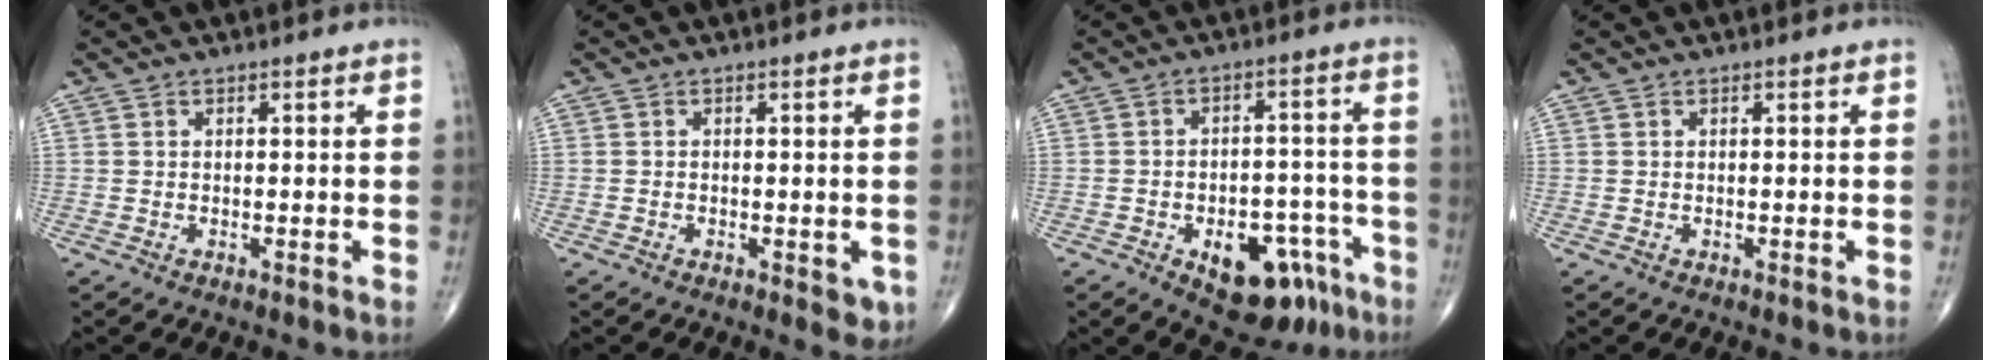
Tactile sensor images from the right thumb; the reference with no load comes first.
{"total": 3.3, "force": [-1.0, 1.6, 2.7], "torque": [-0.018, -0.004, -0.011]}
{"total": 14.1, "force": [-7.3, 7.9, 9.2], "torque": [-0.092, 0.050, -0.092]}
{"total": 0.0}